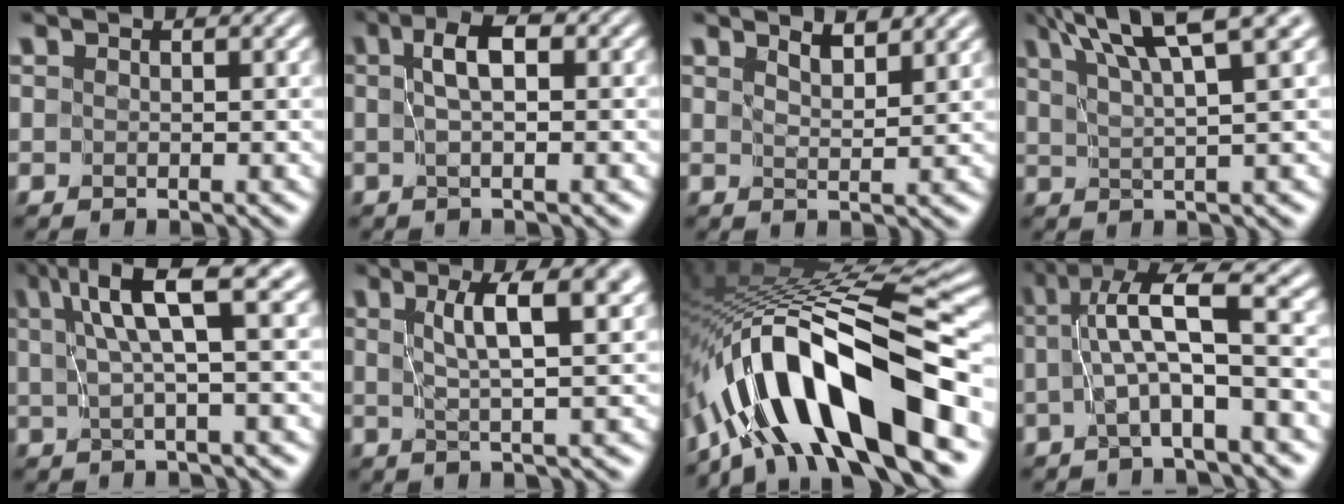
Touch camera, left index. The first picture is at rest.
{"total": 2.9, "force": [0.5, 0.4, 2.9], "torque": [-0.049, 0.010, 0.005]}
{"total": 2.4, "force": [2.1, 0.1, 1.2], "torque": [-0.013, -0.002, 0.035]}
{"total": 7.6, "force": [4.9, 0.9, 5.7], "torque": [-0.081, 0.020, 0.083]}
{"total": 5.6, "force": [2.1, 0.5, 5.2], "torque": [-0.085, 0.012, 0.037]}
{"total": 5.7, "force": [1.8, 1.0, 5.4], "torque": [-0.068, 0.003, 0.029]}
{"total": 14.3, "force": [-6.9, 4.5, 11.7], "torque": [-0.188, 0.022, -0.113]}
{"total": 5.9, "force": [0.0, 0.7, 5.9], "torque": [-0.110, 0.018, -0.006]}